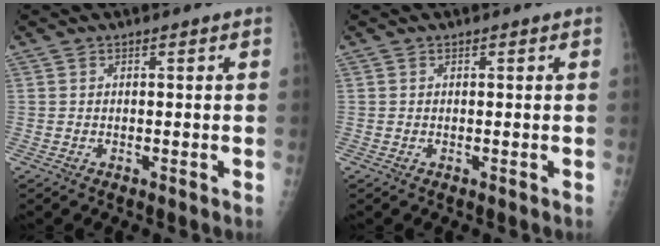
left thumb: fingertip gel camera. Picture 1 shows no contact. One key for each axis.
{"total": 0.0}